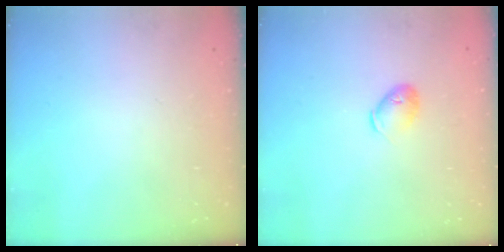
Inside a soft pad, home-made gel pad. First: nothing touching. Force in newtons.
{"total": 7.8, "press": 7.6, "slide": 1.7}